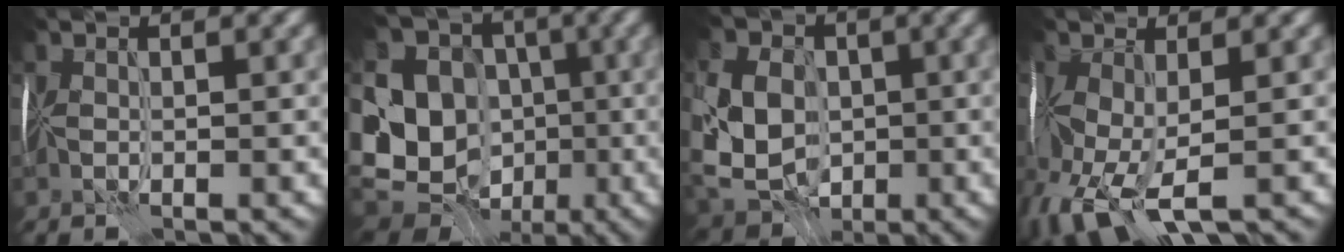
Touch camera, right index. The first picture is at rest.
{"total": 13.9, "force": [-2.0, 12.5, 5.7], "torque": [-0.135, -0.003, -0.041]}
{"total": 7.5, "force": [-0.1, 6.4, 4.0], "torque": [-0.097, 0.009, -0.013]}
{"total": 6.5, "force": [-2.7, 3.2, 5.0], "torque": [-0.131, -0.017, -0.047]}